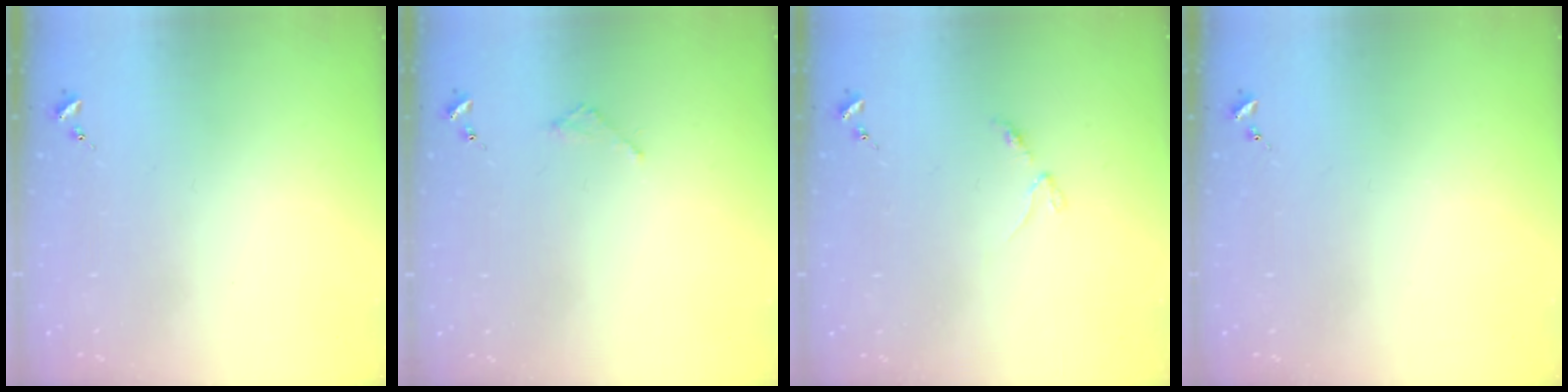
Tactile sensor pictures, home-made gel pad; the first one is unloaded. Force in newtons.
{"total": 1.8, "press": 1.8, "slide": 0.2}
{"total": 2.9, "press": 2.8, "slide": 0.4}
{"total": 0.0}